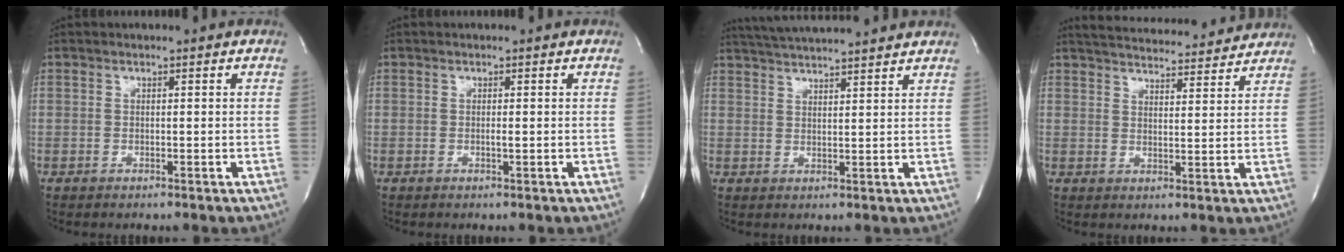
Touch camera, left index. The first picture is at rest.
{"total": 0.5, "force": [-0.1, 0.0, 0.5], "torque": [-0.011, -0.001, -0.003]}
{"total": 12.7, "force": [11.7, 0.1, 5.0], "torque": [-0.093, 0.029, 0.168]}
{"total": 17.1, "force": [16.3, 2.4, 4.6], "torque": [-0.069, 0.018, 0.216]}